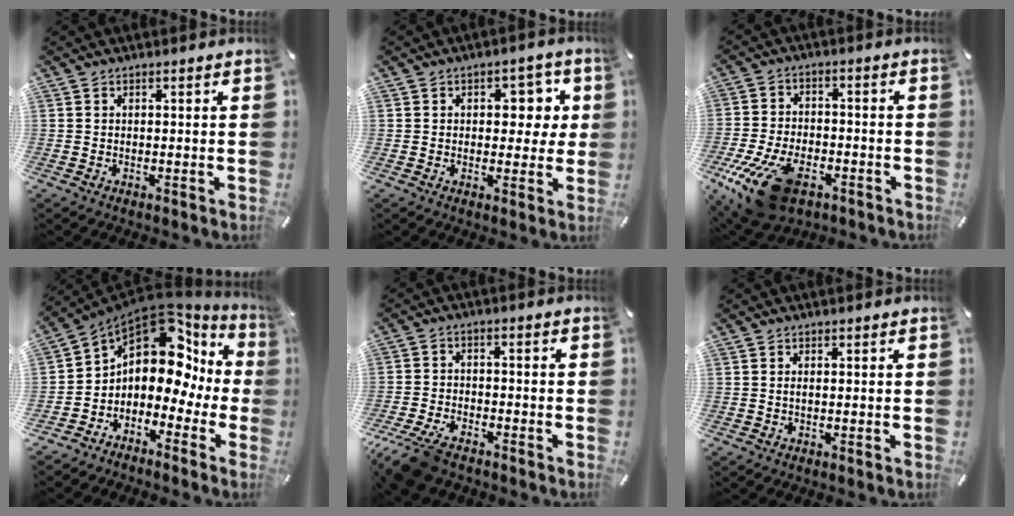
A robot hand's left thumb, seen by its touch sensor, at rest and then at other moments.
{"total": 7.2, "force": [1.7, 5.2, 4.7], "torque": [-0.047, -0.003, 0.020]}
{"total": 16.7, "force": [-9.1, 8.9, 10.9], "torque": [-0.219, 0.041, -0.151]}
{"total": 11.5, "force": [4.7, 7.6, 7.2], "torque": [-0.120, -0.047, 0.075]}
{"total": 8.3, "force": [-6.3, 3.6, 4.1], "torque": [-0.092, 0.023, -0.120]}
{"total": 0.8, "force": [0.0, 0.1, 0.8], "torque": [-0.016, -0.001, 0.000]}